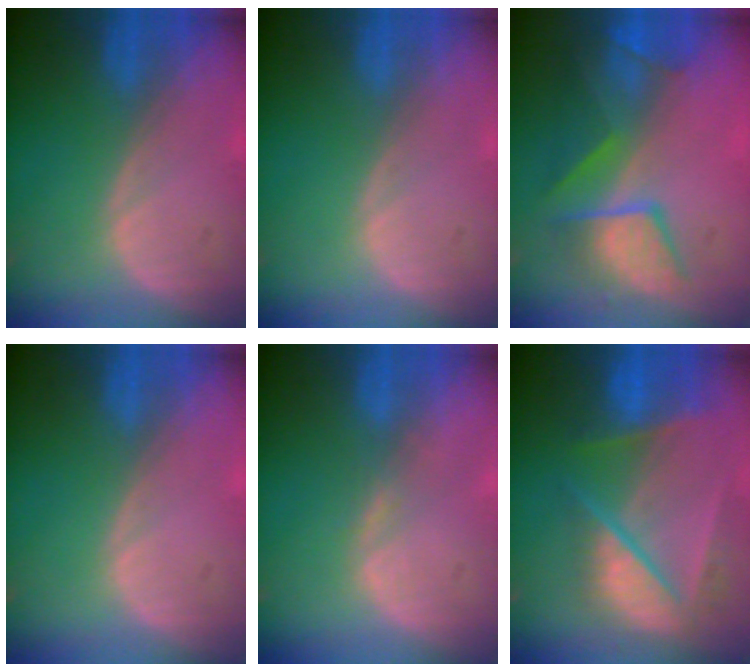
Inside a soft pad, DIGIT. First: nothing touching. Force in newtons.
{"total": 0.0}
{"total": 9.8, "press": 8.5, "slide": 4.8}
{"total": 0.0}
{"total": 1.1, "press": 1.1, "slide": 0.2}
{"total": 9.8, "press": 8.4, "slide": 5.1}